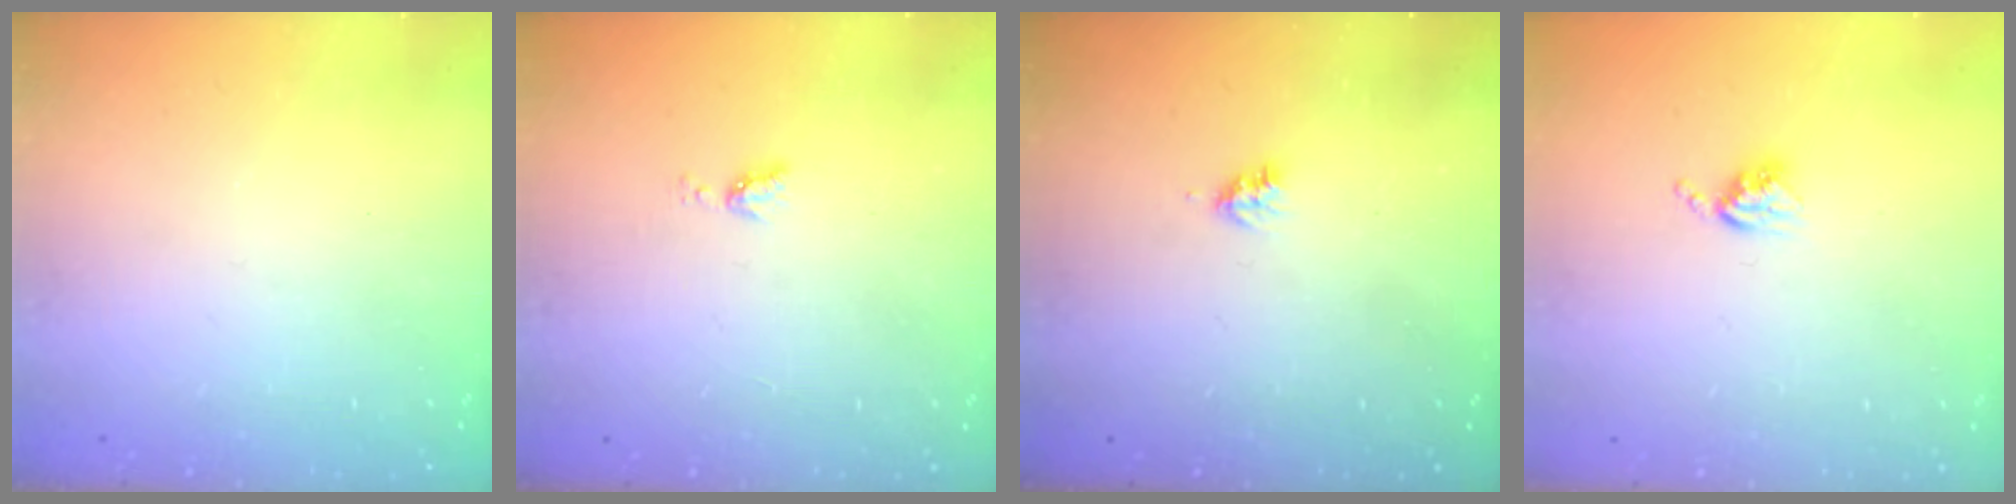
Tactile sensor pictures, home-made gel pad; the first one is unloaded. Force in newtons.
{"total": 4.0, "press": 4.0, "slide": 0.5}
{"total": 3.5, "press": 3.4, "slide": 0.5}
{"total": 3.8, "press": 3.8, "slide": 0.5}